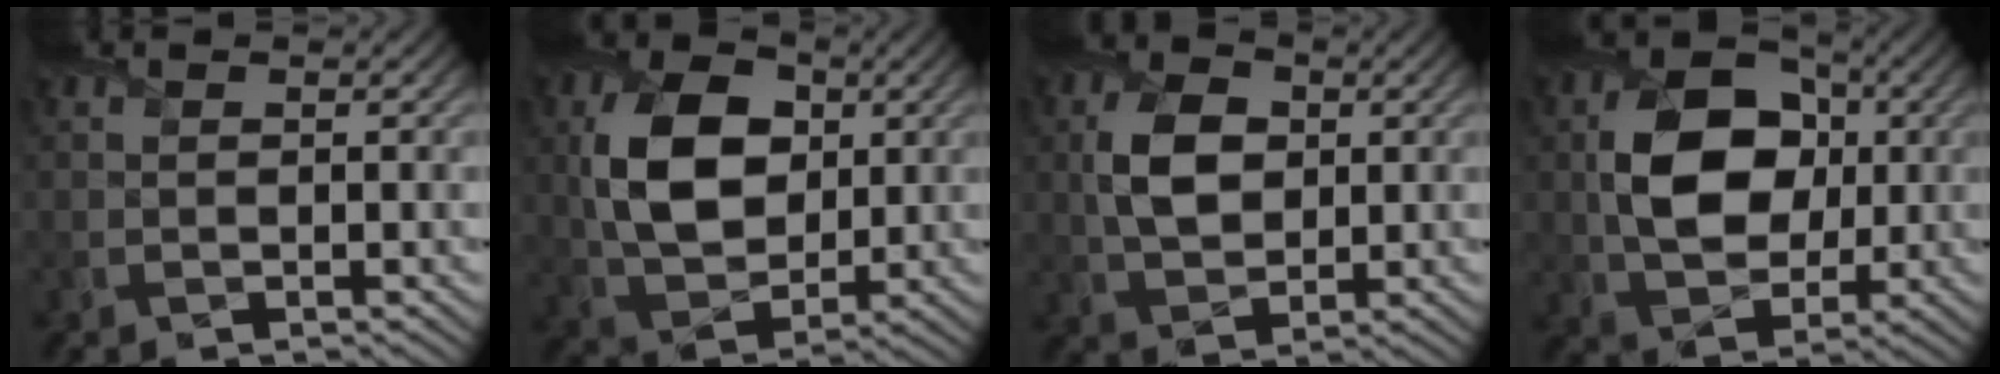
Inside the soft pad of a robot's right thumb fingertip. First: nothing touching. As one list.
[{"total": 11.0, "force": [1.9, 7.5, 7.8], "torque": [-0.171, 0.002, 0.034]}, {"total": 7.0, "force": [1.1, 4.9, 4.9], "torque": [-0.107, 0.005, 0.018]}, {"total": 11.0, "force": [1.1, 8.0, 7.4], "torque": [-0.150, 0.004, 0.020]}]